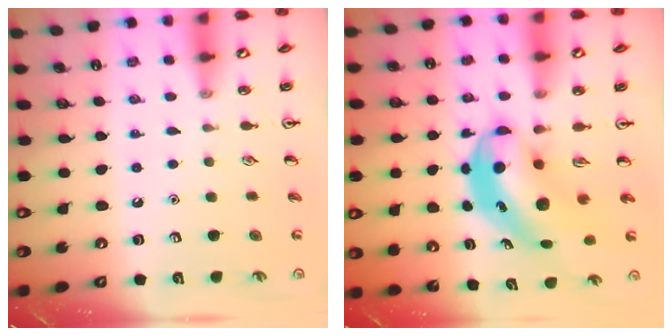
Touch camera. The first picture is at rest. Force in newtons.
{"total": 6.8, "press": 6.6, "slide": 1.9}